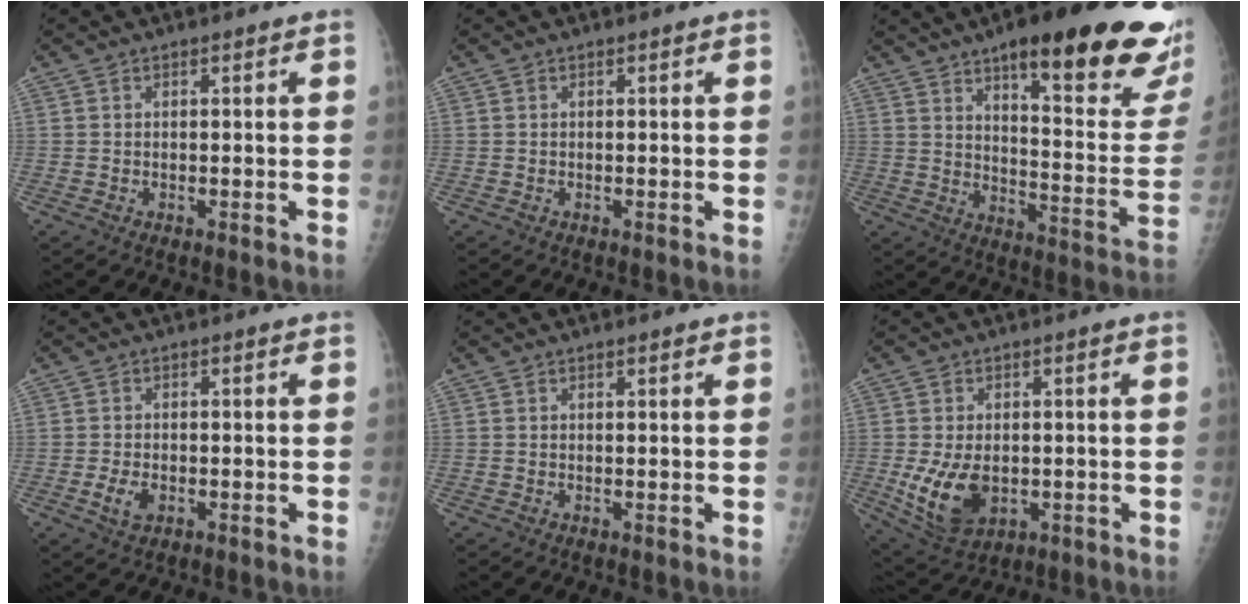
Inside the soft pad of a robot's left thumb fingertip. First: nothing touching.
{"total": 0.0}
{"total": 28.8, "force": [17.0, 6.7, 22.2], "torque": [-0.243, -0.064, 0.239]}
{"total": 3.1, "force": [-0.9, 1.5, 2.6], "torque": [-0.059, -0.002, -0.016]}
{"total": 0.7, "force": [0.5, 0.1, 0.5], "torque": [-0.007, -0.001, 0.008]}
{"total": 9.7, "force": [-1.3, 6.3, 7.2], "torque": [-0.126, -0.011, -0.006]}